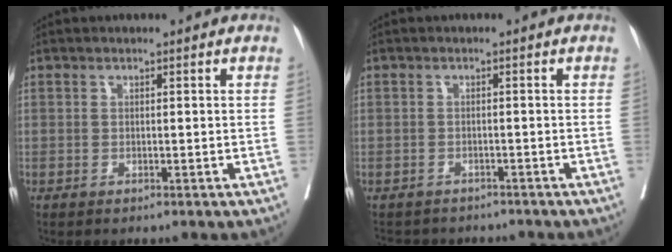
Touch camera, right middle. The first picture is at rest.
{"total": 5.7, "force": [-5.0, 2.8, 0.4], "torque": [-0.005, -0.002, -0.065]}